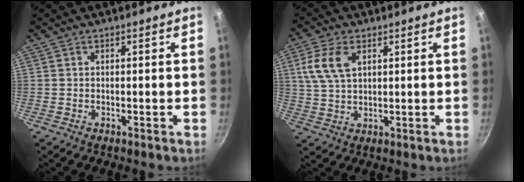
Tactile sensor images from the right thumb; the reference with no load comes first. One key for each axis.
{"total": 8.0, "fx": 2.8, "fy": 4.7, "fz": 5.9, "tx": -0.113, "ty": 0.001, "tz": 0.056}